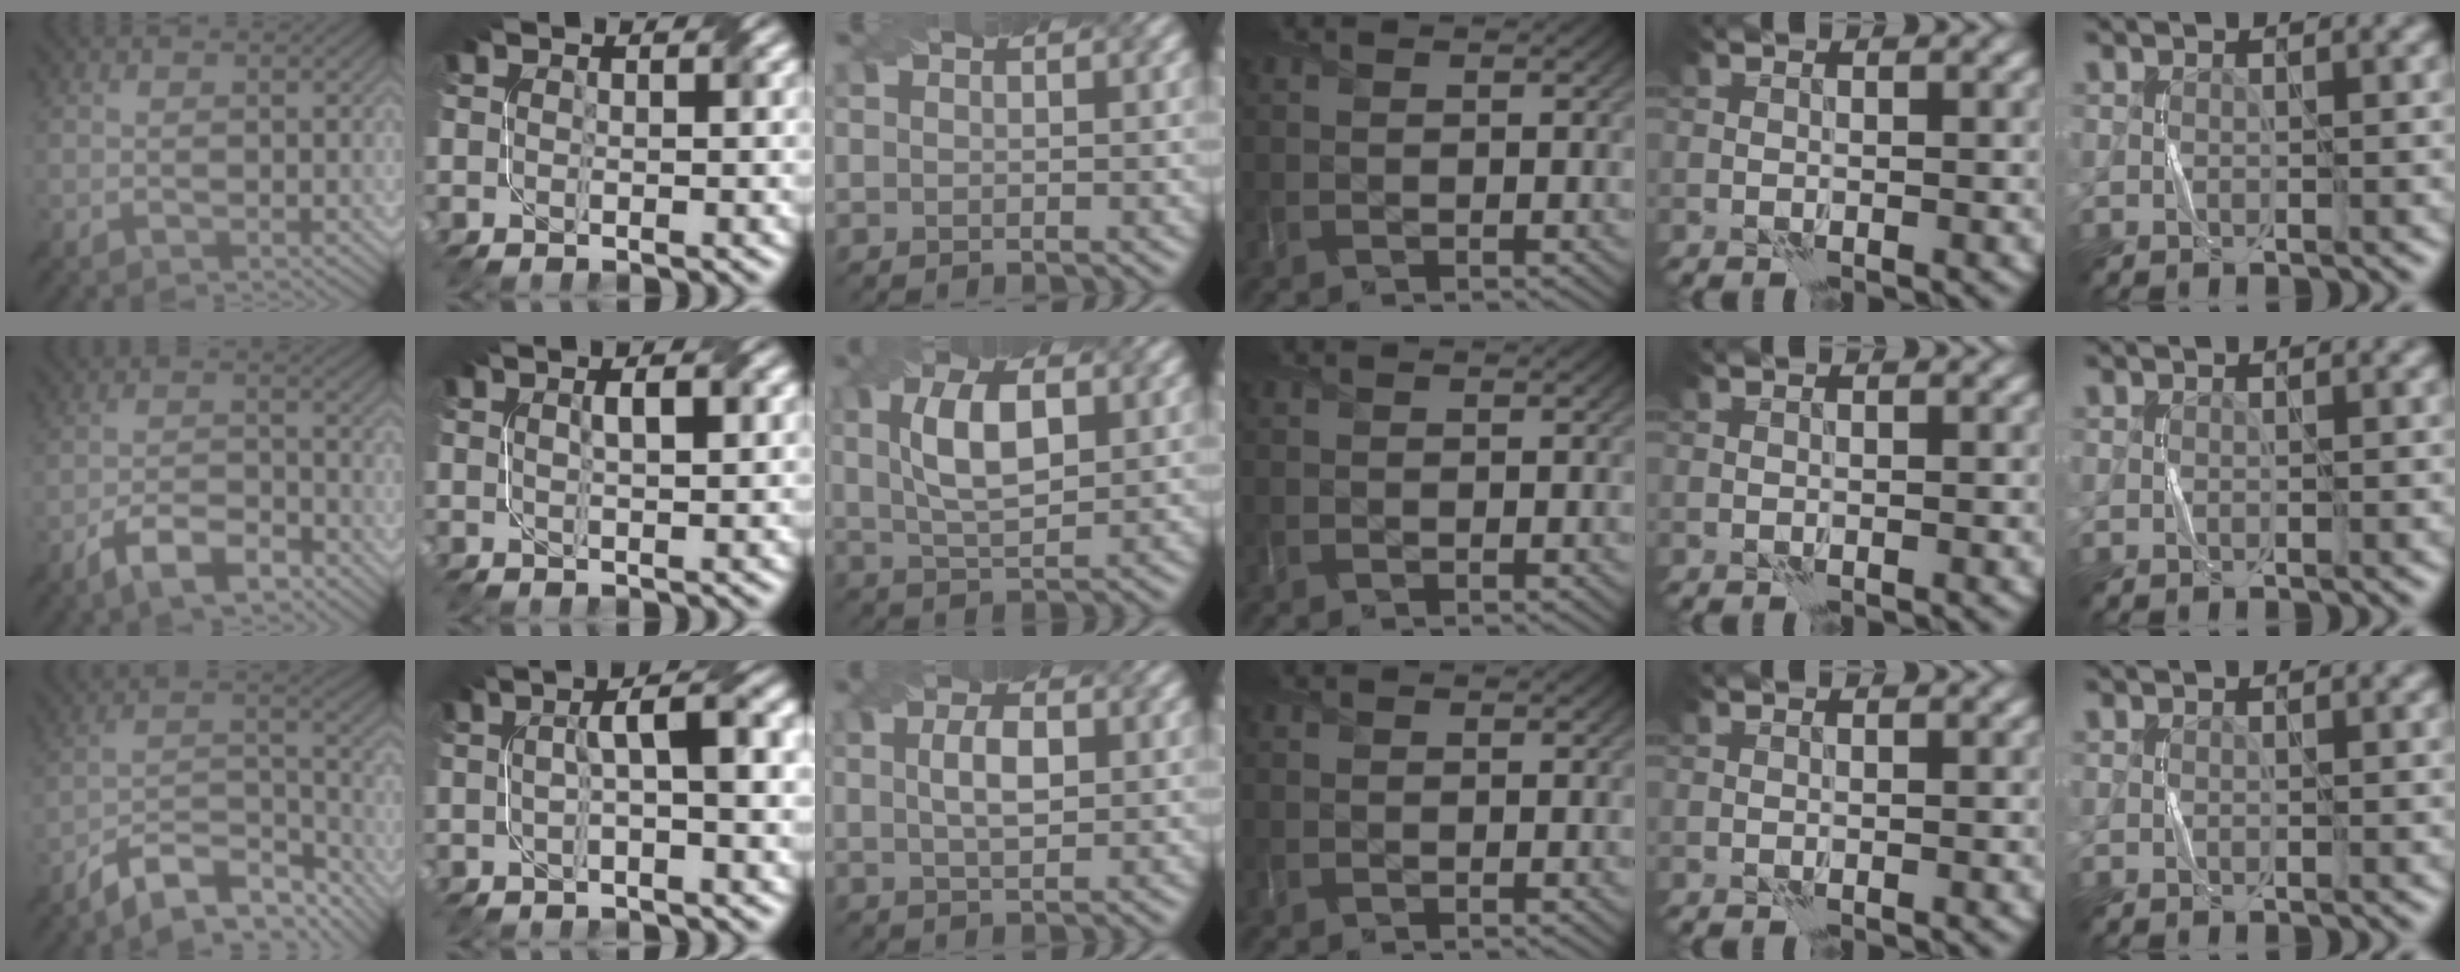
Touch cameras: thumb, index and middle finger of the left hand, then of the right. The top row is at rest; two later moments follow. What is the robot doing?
{"motion": "twist", "object": "screw"}